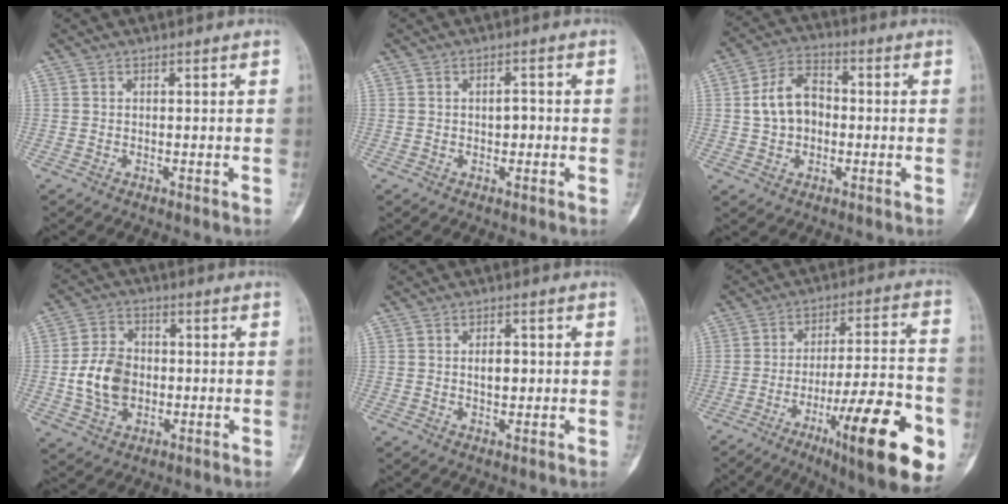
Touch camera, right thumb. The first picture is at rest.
{"total": 2.3, "force": [-0.2, 1.5, 1.8], "torque": [-0.020, 0.005, -0.005]}
{"total": 9.3, "force": [-0.1, 6.8, 6.3], "torque": [-0.098, 0.024, -0.010]}
{"total": 10.0, "force": [-1.0, 7.4, 6.6], "torque": [-0.104, 0.011, -0.019]}
{"total": 3.5, "force": [0.2, 2.1, 2.8], "torque": [-0.034, 0.001, 0.005]}
{"total": 23.7, "force": [-9.7, 5.0, 21.0], "torque": [-0.278, 0.033, -0.138]}